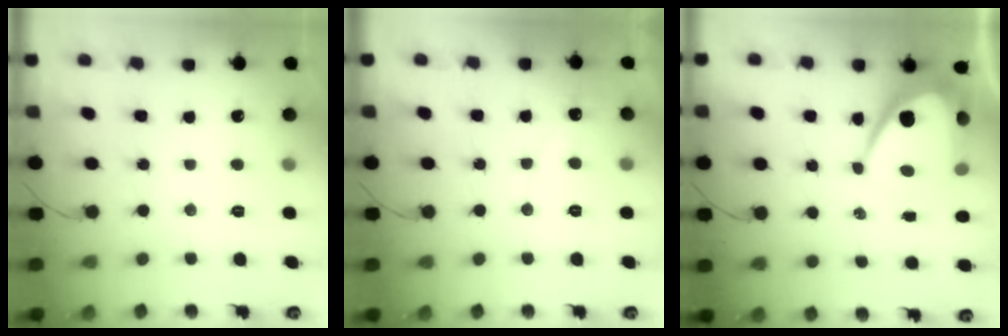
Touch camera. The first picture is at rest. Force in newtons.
{"total": 2.7, "press": 2.7, "slide": 0.2}
{"total": 13.0, "press": 13.0, "slide": 0.8}